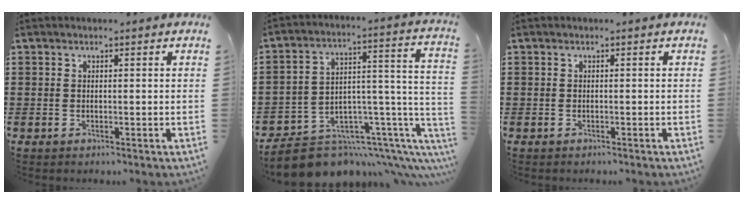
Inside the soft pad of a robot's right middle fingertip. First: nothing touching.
{"total": 9.0, "force": [-7.5, 3.4, 3.8], "torque": [-0.066, 0.000, -0.132]}
{"total": 0.0}